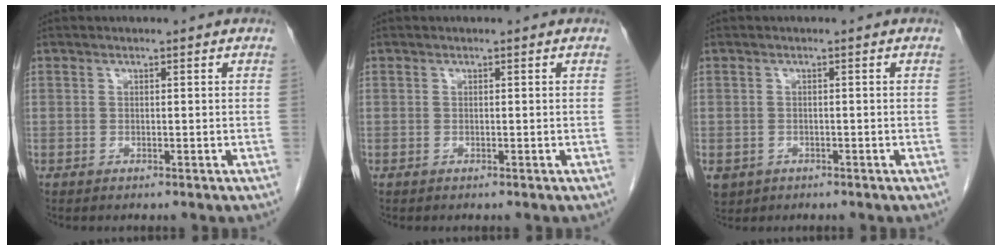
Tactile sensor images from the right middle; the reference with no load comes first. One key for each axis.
{"total": 0.0}
{"total": 4.1, "fx": -2.0, "fy": 3.4, "fz": 1.1, "tx": -0.024, "ty": -0.002, "tz": -0.026}